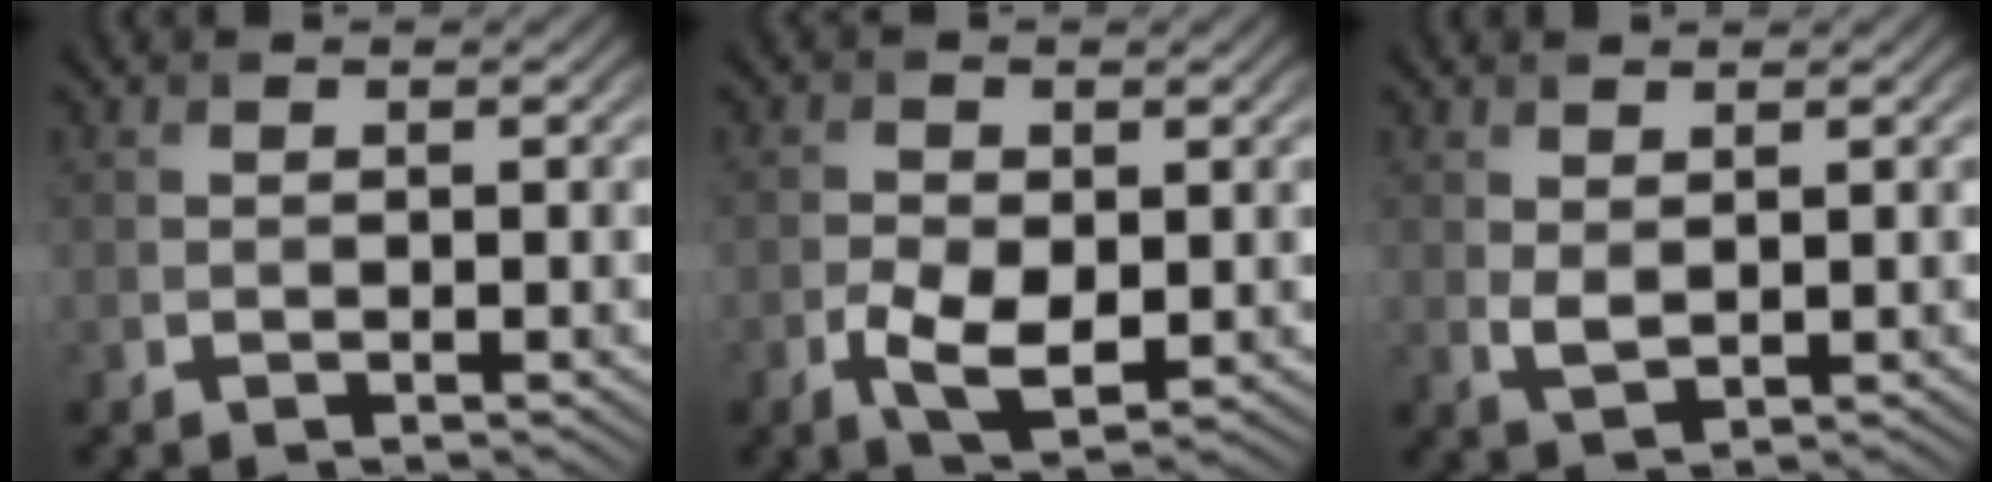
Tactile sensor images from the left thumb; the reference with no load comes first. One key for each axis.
{"total": 4.6, "fx": -1.1, "fy": 2.6, "fz": 3.6, "tx": -0.077, "ty": -0.009, "tz": -0.020}
{"total": 1.7, "fx": 1.0, "fy": 0.8, "fz": 1.2, "tx": -0.033, "ty": -0.004, "tz": 0.022}